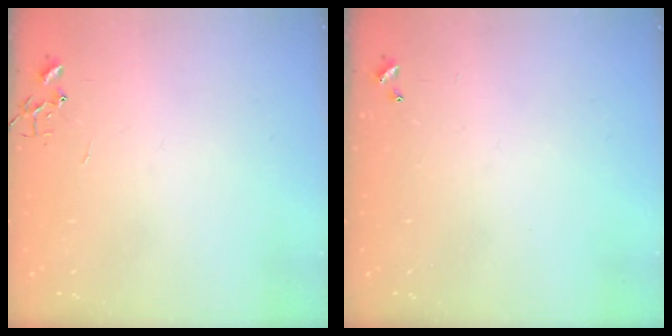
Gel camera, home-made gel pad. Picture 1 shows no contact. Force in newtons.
{"total": 0.0}